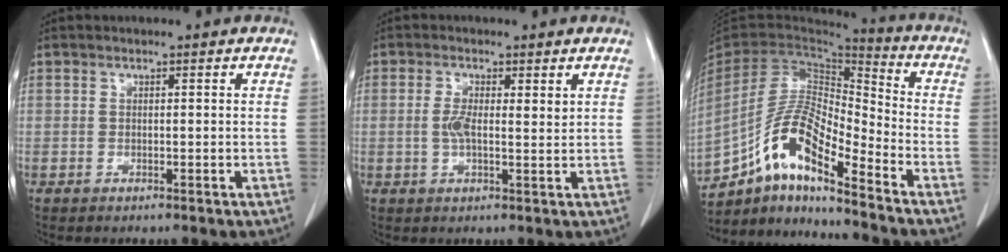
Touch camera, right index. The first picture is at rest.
{"total": 4.0, "force": [0.9, 1.3, 3.7], "torque": [-0.071, 0.003, 0.014]}
{"total": 14.9, "force": [-9.8, 3.0, 10.8], "torque": [-0.214, 0.013, -0.180]}